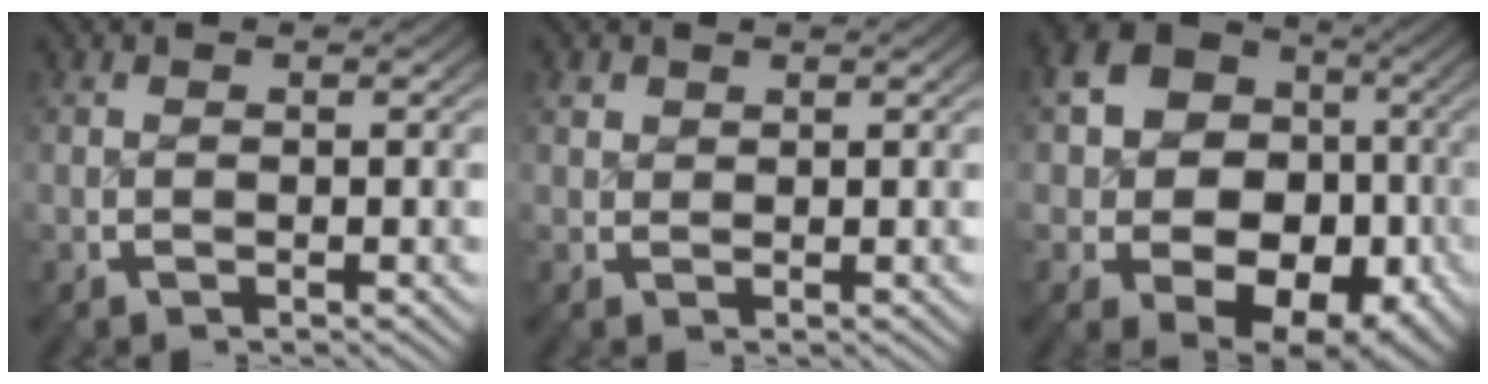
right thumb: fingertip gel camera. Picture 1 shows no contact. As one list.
[{"total": 1.1, "force": [1.0, 0.5, -0.4], "torque": [0.018, -0.002, 0.019]}, {"total": 15.5, "force": [0.9, 12.5, 9.1], "torque": [-0.184, -0.048, 0.025]}]